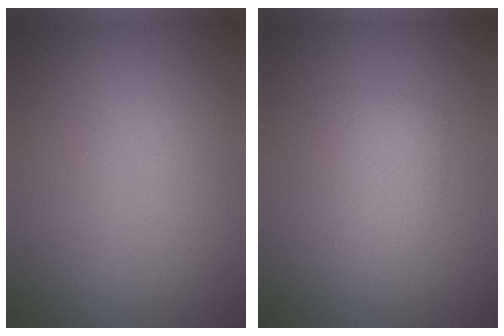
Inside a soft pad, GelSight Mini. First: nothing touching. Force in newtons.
{"total": 2.7, "press": 2.7, "slide": 0.1}